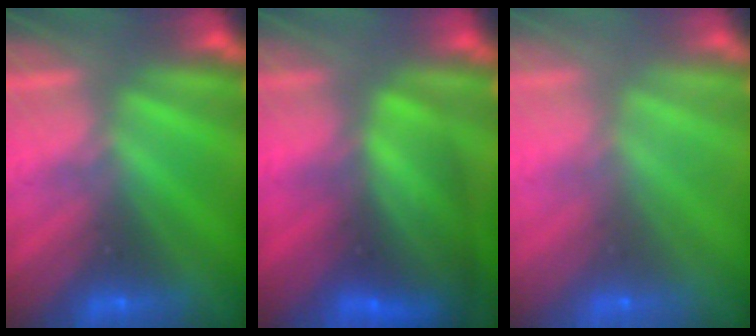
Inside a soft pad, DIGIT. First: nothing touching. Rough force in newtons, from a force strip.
{"total": 9.1}
{"total": 8.1}